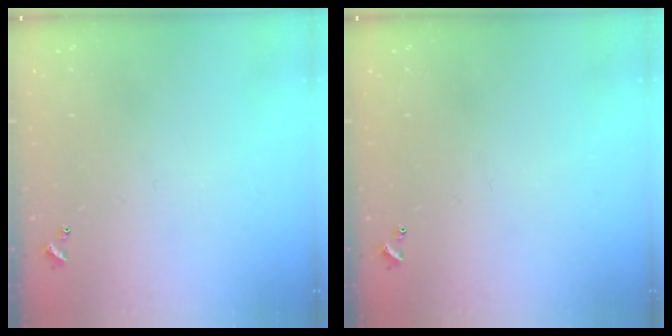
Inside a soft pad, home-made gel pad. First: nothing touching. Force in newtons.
{"total": 0.0}